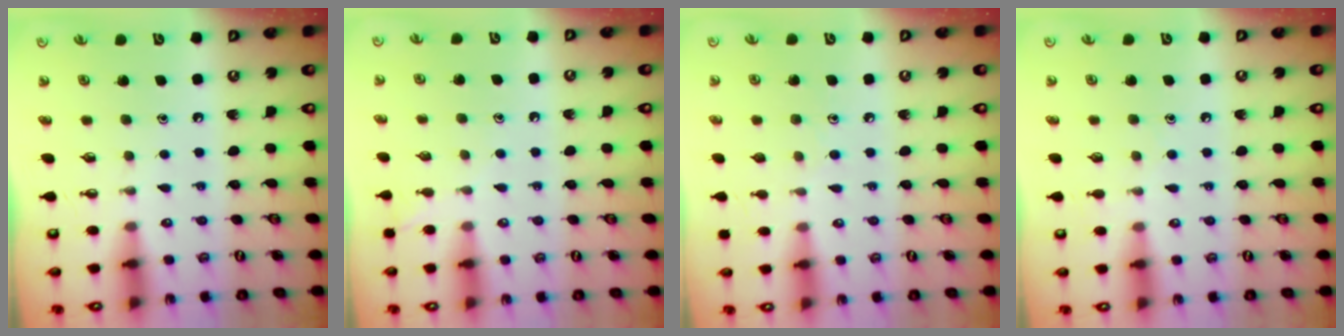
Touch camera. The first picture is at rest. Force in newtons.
{"total": 4.6, "press": 4.6, "slide": 0.5}
{"total": 5.4, "press": 5.3, "slide": 0.7}
{"total": 4.8, "press": 4.7, "slide": 0.5}